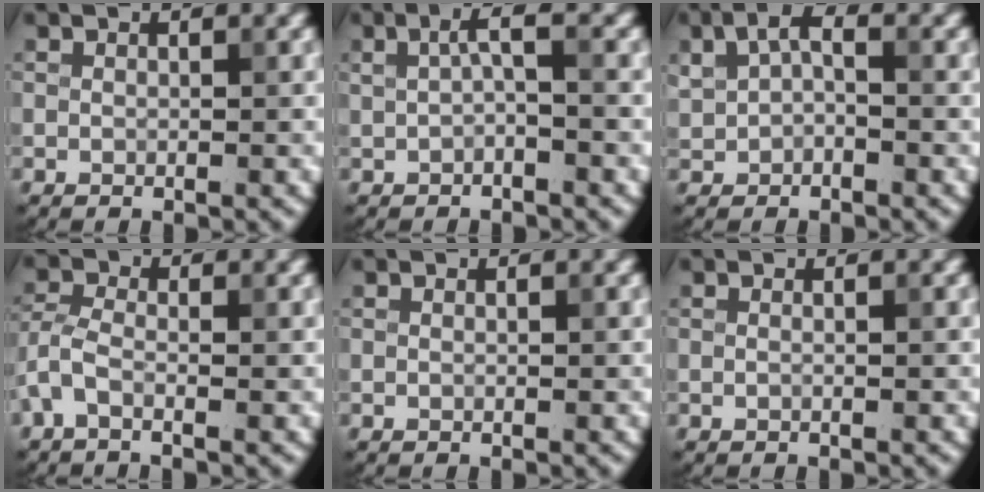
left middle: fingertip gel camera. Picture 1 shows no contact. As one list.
[{"total": 2.0, "force": [0.1, 0.4, 1.9], "torque": [-0.038, 0.005, 0.001]}, {"total": 2.7, "force": [0.3, 1.8, 1.9], "torque": [-0.041, 0.008, 0.001]}, {"total": 2.6, "force": [-1.3, 1.1, 1.9], "torque": [-0.050, 0.001, -0.041]}, {"total": 0.0}, {"total": 0.8, "force": [0.0, 0.3, 0.7], "torque": [-0.012, -0.010, -0.012]}]